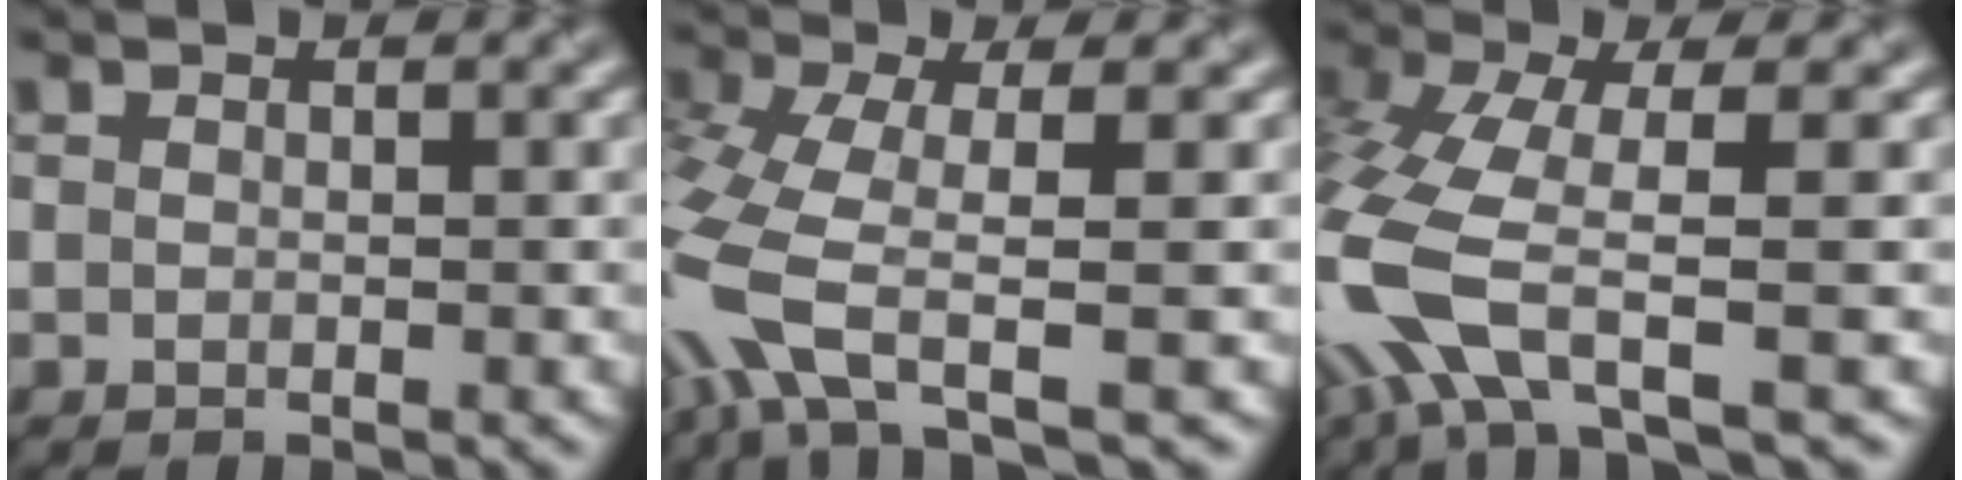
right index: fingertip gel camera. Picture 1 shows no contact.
{"total": 7.7, "force": [-3.6, 2.7, 6.2], "torque": [-0.159, -0.011, -0.079]}
{"total": 8.6, "force": [-3.5, 2.8, 7.3], "torque": [-0.189, -0.003, -0.081]}